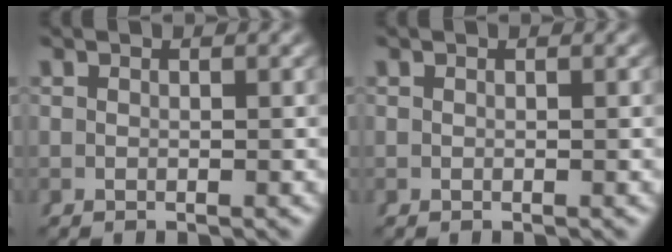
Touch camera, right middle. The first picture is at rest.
{"total": 0.0}